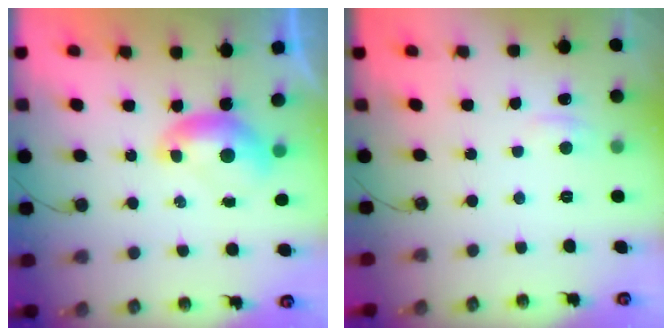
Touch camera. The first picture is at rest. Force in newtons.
{"total": 1.9, "press": 1.8, "slide": 0.6}